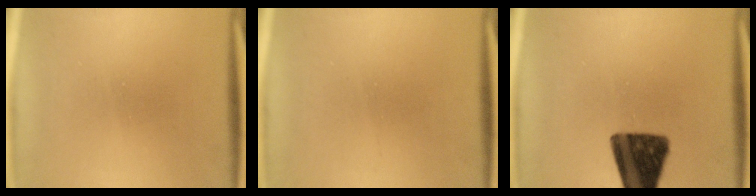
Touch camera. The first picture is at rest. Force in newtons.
{"total": 1.4}
{"total": 14.5}